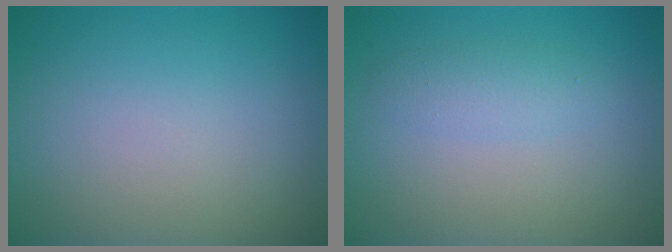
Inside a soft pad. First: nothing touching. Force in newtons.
{"total": 1.6, "press": 1.6, "slide": 0.0}